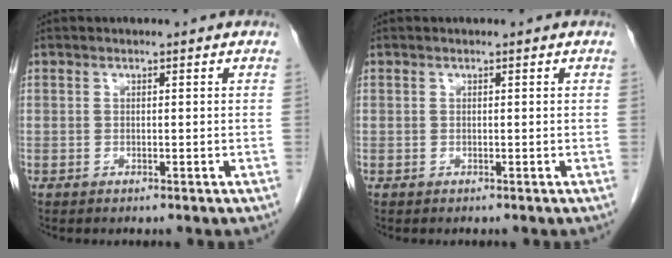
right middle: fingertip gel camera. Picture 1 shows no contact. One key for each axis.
{"total": 0.0}